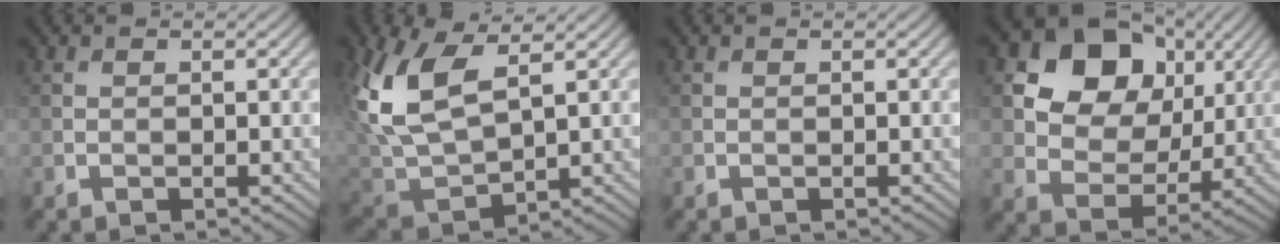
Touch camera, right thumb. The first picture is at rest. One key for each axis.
{"total": 11.2, "fx": 4.2, "fy": 5.8, "fz": 8.6, "tx": -0.224, "ty": 0.000, "tz": 0.084}
{"total": 0.0}
{"total": 13.4, "fx": 5.3, "fy": 10.0, "fz": 7.3, "tx": -0.152, "ty": 0.018, "tz": 0.093}